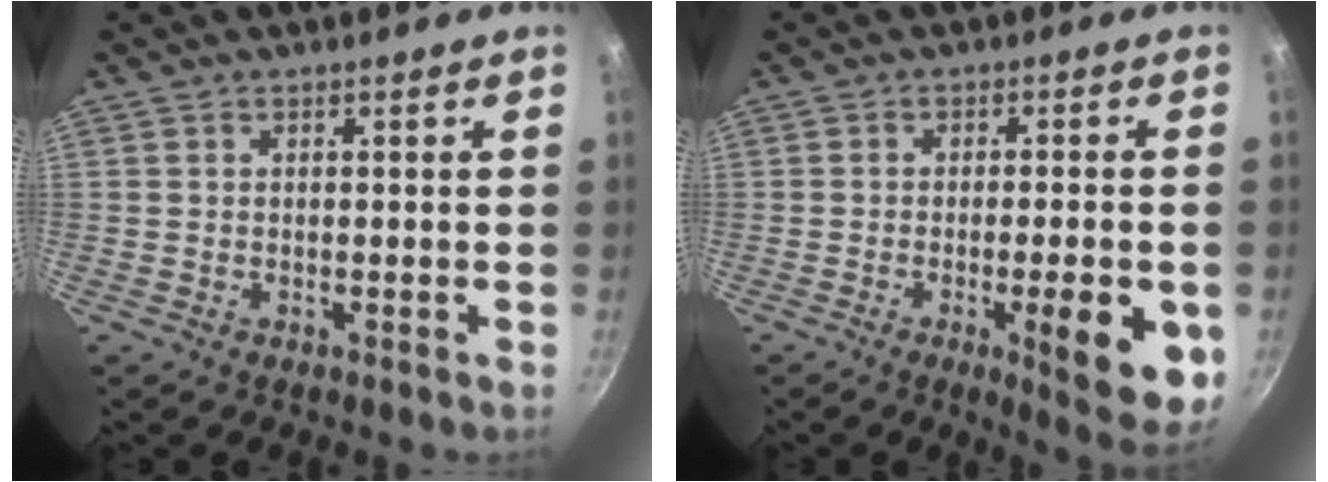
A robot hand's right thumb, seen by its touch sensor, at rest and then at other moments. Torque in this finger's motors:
{"motor_torque": [-0.08, 0.42, 0.02, -0.08, 0.10]}